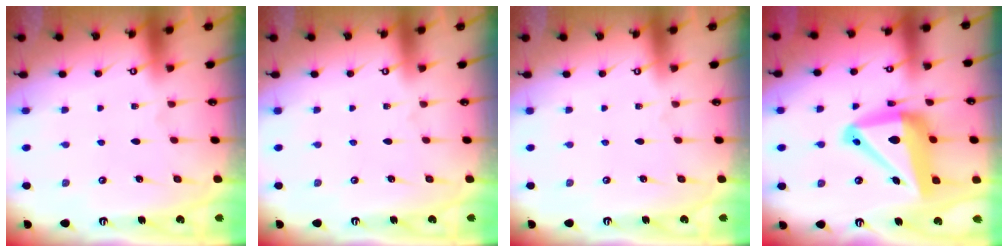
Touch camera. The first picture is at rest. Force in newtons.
{"total": 0.0}
{"total": 0.0}
{"total": 18.6, "press": 18.4, "slide": 2.9}